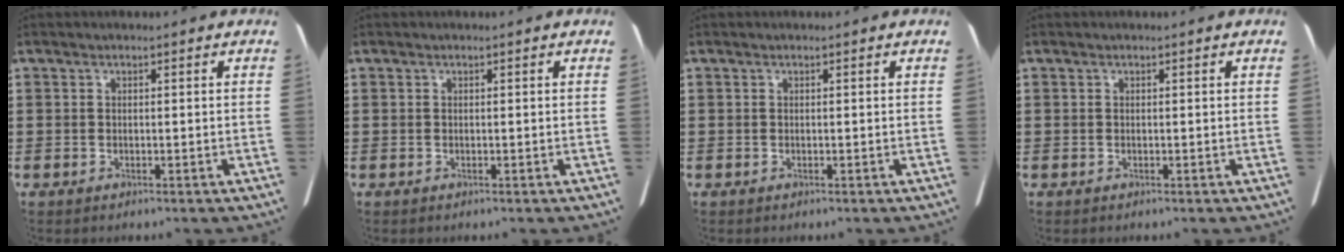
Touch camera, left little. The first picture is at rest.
{"total": 0.0}
{"total": 0.0}
{"total": 0.0}